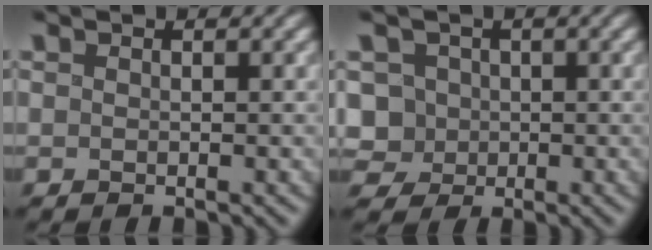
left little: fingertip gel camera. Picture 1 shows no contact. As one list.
[{"total": 5.6, "force": [-0.4, 5.2, 2.2], "torque": [-0.047, 0.024, -0.036]}]